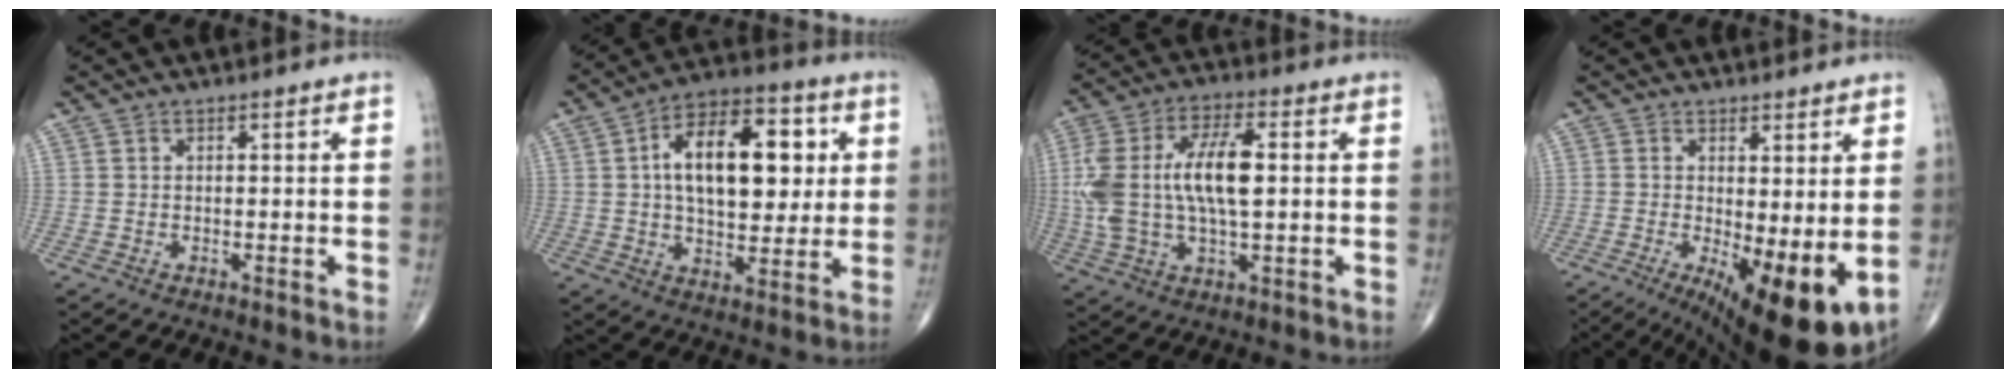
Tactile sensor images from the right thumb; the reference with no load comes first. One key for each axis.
{"total": 18.9, "fx": 3.6, "fy": 10.3, "fz": 15.5, "tx": -0.205, "ty": 0.010, "tz": 0.053}
{"total": 16.6, "fx": 1.4, "fy": 7.2, "fz": 14.9, "tx": -0.311, "ty": 0.020, "tz": 0.025}
{"total": 13.6, "fx": -2.6, "fy": 4.6, "fz": 12.6, "tx": -0.184, "ty": -0.027, "tz": -0.022}